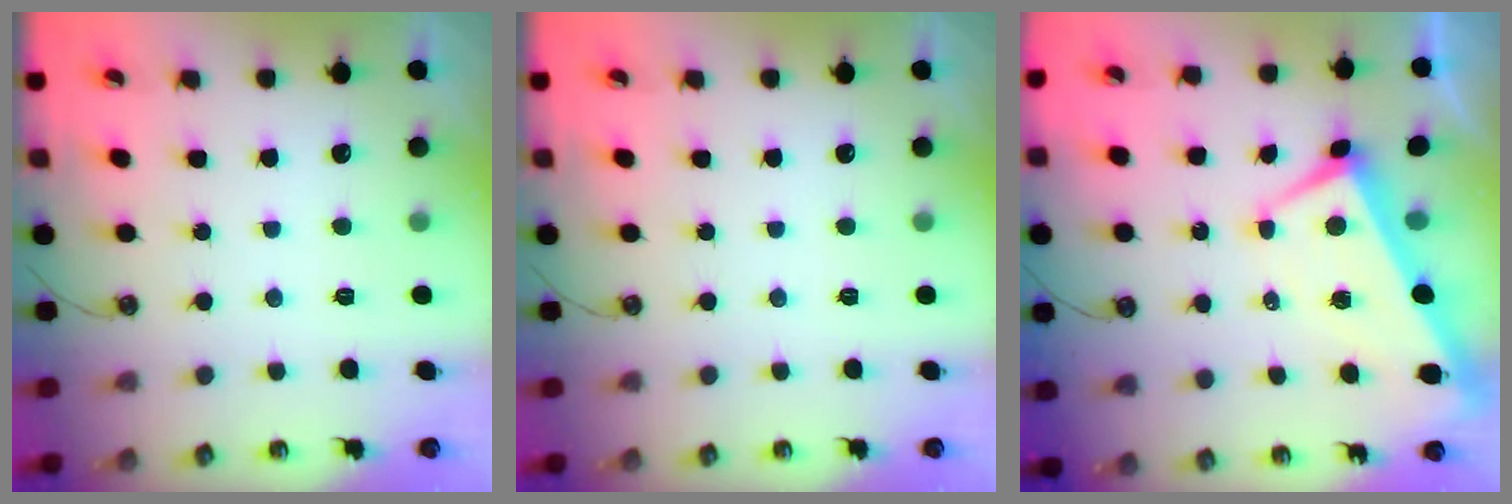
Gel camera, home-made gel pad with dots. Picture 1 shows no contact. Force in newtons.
{"total": 0.0}
{"total": 1.7, "press": 1.5, "slide": 0.8}